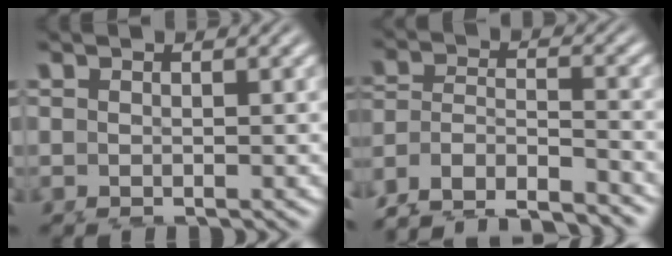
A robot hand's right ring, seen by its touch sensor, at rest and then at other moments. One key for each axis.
{"total": 11.9, "fx": -8.2, "fy": 8.0, "fz": 3.5, "tx": -0.098, "ty": -0.053, "tz": -0.138}